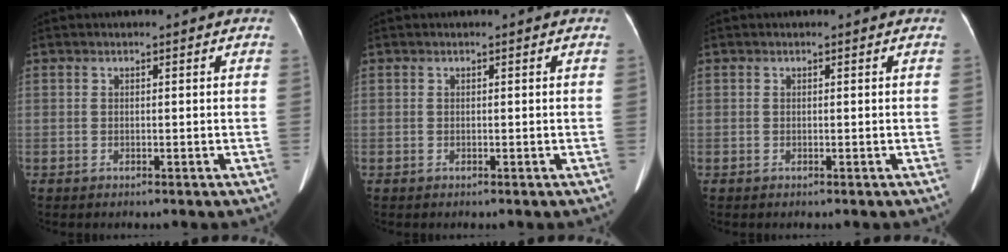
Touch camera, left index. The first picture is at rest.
{"total": 0.0}
{"total": 0.0}